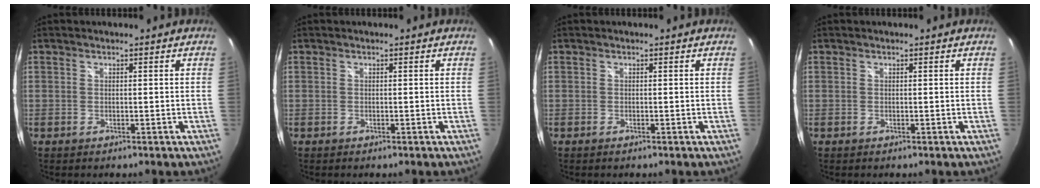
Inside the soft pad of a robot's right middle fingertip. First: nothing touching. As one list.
[{"total": 0.0}, {"total": 0.0}, {"total": 0.0}]